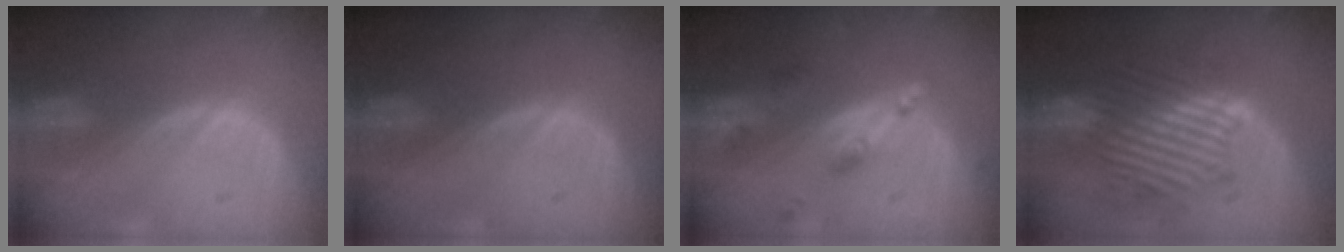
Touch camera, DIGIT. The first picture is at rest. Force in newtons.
{"total": 0.0}
{"total": 5.2, "press": 4.8, "slide": 1.8}
{"total": 9.8, "press": 9.5, "slide": 2.1}